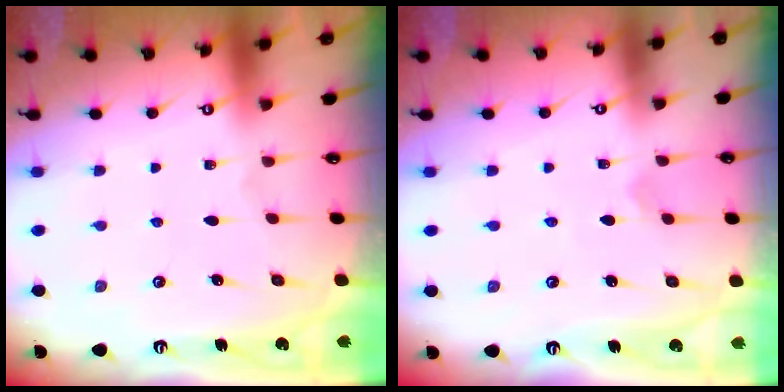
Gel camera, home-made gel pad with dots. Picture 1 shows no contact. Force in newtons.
{"total": 2.8, "press": 2.8, "slide": 0.4}